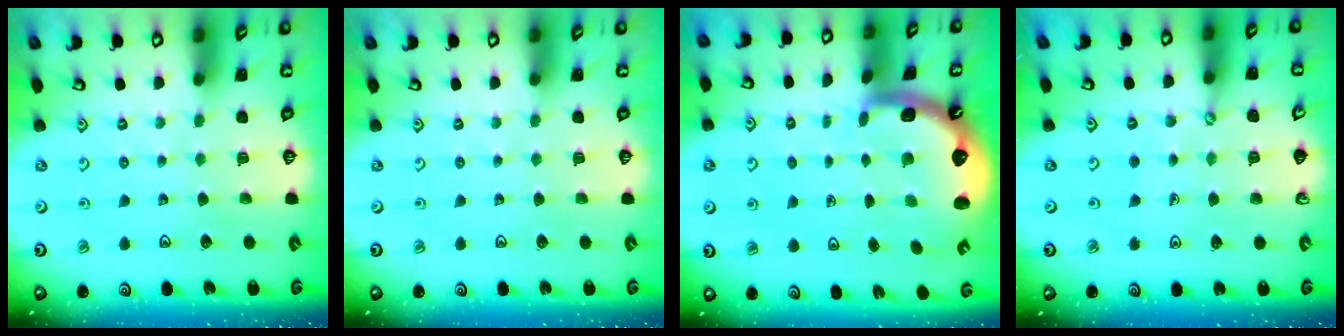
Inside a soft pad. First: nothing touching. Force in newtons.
{"total": 0.0}
{"total": 3.4, "press": 2.5, "slide": 2.3}
{"total": 1.6, "press": 1.6, "slide": 0.1}